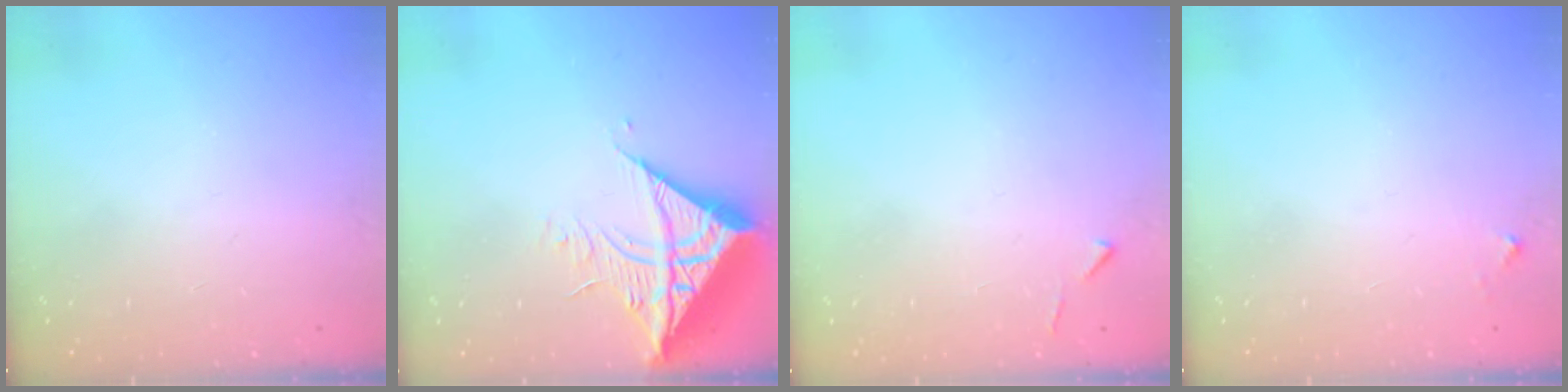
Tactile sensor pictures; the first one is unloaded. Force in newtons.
{"total": 11.2, "press": 11.1, "slide": 1.4}
{"total": 4.3, "press": 4.3, "slide": 0.6}
{"total": 2.8, "press": 2.8, "slide": 0.2}